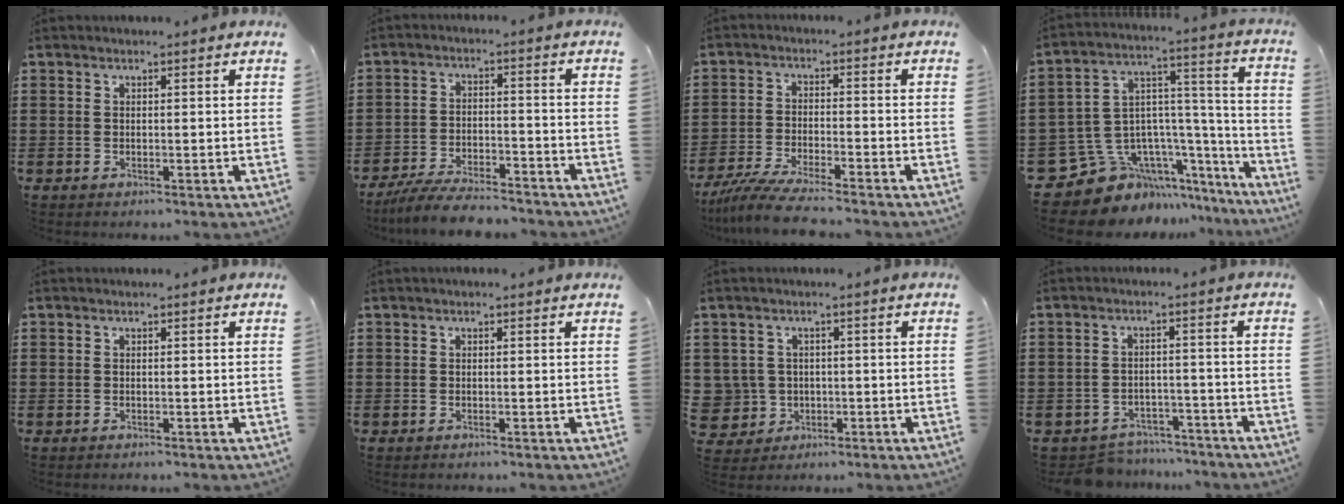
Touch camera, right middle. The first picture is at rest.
{"total": 6.5, "force": [-6.1, 0.6, 2.0], "torque": [-0.041, 0.001, -0.116]}
{"total": 6.3, "force": [-5.6, 0.0, 2.7], "torque": [-0.068, -0.017, -0.110]}
{"total": 9.8, "force": [-6.8, 6.7, 2.2], "torque": [-0.078, -0.005, -0.122]}
{"total": 0.0}
{"total": 0.0}
{"total": 4.1, "force": [-0.3, 4.0, 0.4], "torque": [-0.035, 0.004, -0.006]}
{"total": 4.1, "force": [-4.0, 0.9, -0.2], "torque": [-0.004, 0.005, -0.085]}